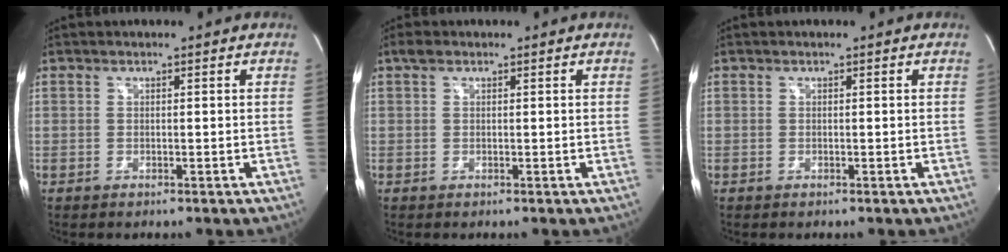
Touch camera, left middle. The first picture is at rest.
{"total": 1.2, "force": [0.8, 0.6, 0.6], "torque": [-0.017, 0.015, 0.015]}
{"total": 0.0}